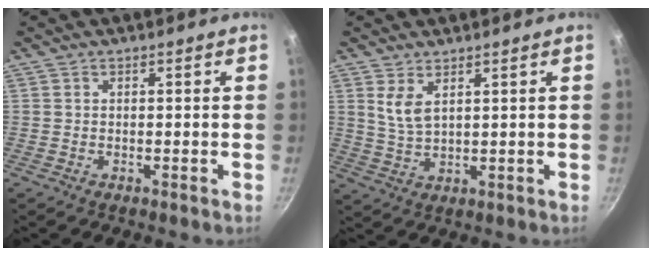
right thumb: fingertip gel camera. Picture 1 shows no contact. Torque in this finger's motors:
{"motor_torque": [0.08, -0.02, 0.66, 0.02, 0.02]}